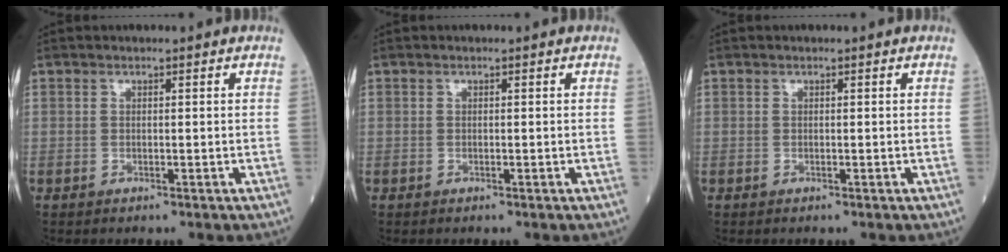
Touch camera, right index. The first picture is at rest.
{"total": 0.0}
{"total": 0.0}